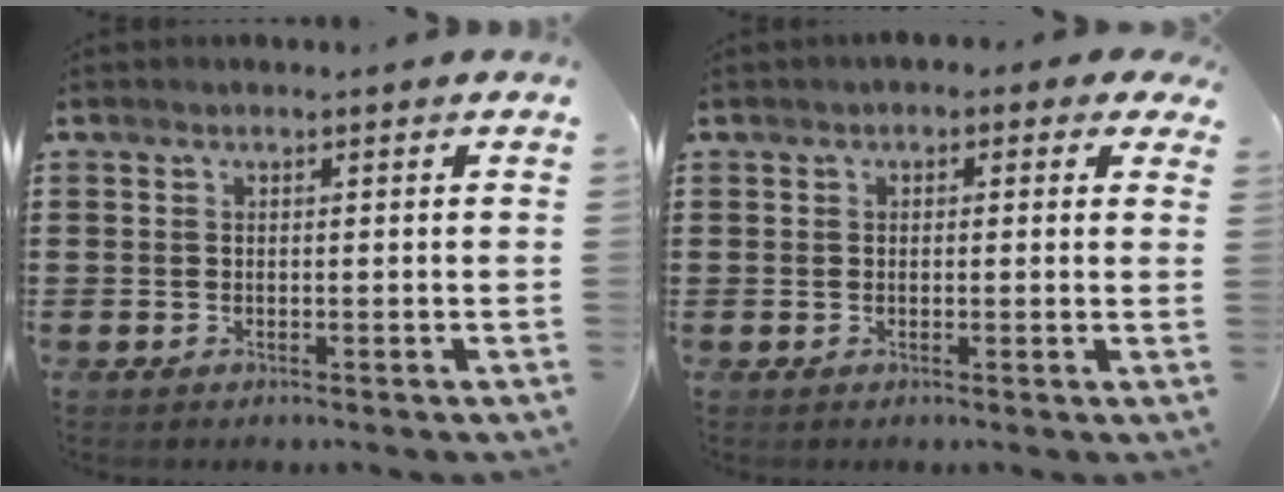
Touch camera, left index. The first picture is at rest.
{"total": 1.3, "force": [0.5, 0.9, 0.7], "torque": [-0.010, 0.005, 0.004]}